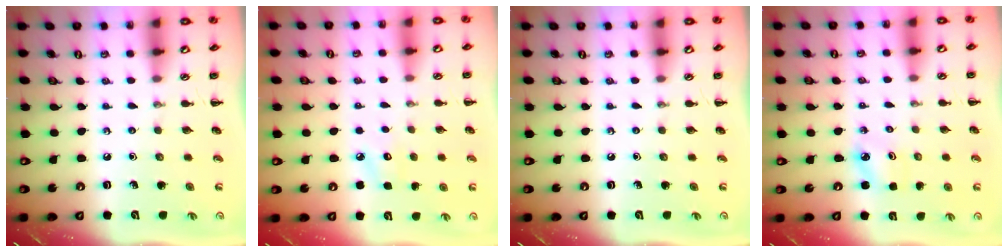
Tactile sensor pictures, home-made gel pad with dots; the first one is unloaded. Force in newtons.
{"total": 6.2, "press": 6.0, "slide": 1.8}
{"total": 0.0}
{"total": 2.5, "press": 2.5, "slide": 0.5}